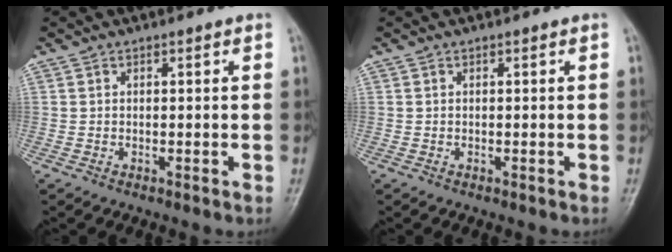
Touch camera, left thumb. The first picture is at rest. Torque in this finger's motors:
{"motor_torque": [0.54, -0.38, 0.19, 0.06, 0.01]}